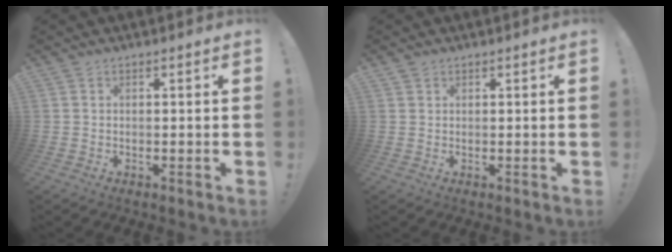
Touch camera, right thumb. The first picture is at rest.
{"total": 0.8, "force": [0.6, 0.5, 0.0], "torque": [0.007, -0.003, 0.010]}